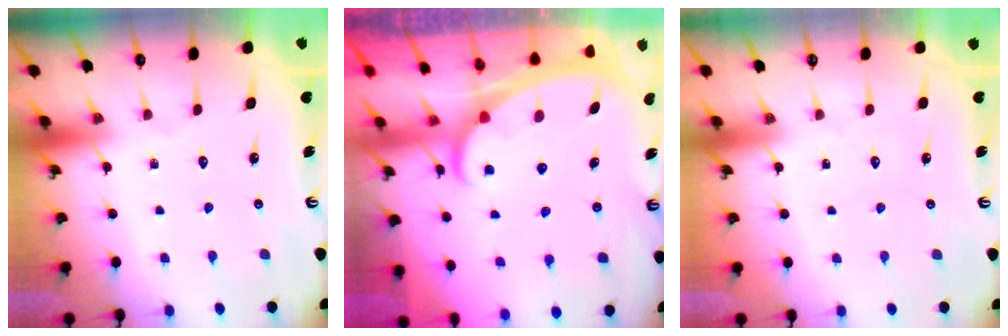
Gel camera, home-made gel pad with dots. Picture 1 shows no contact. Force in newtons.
{"total": 2.4, "press": 2.4, "slide": 0.3}
{"total": 0.0}